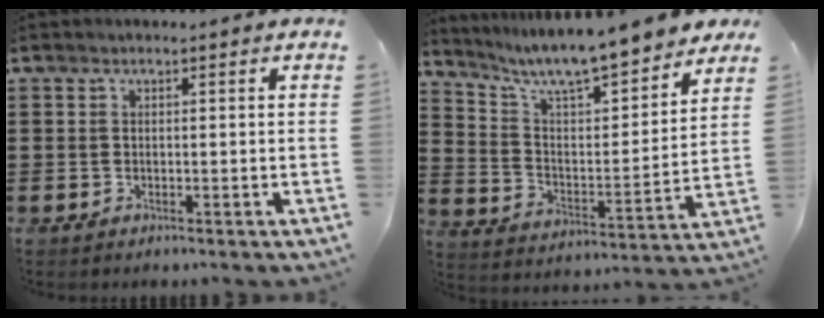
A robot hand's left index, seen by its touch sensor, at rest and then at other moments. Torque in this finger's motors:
{"motor_torque": [2.14, 0.00, 0.80, 0.21]}